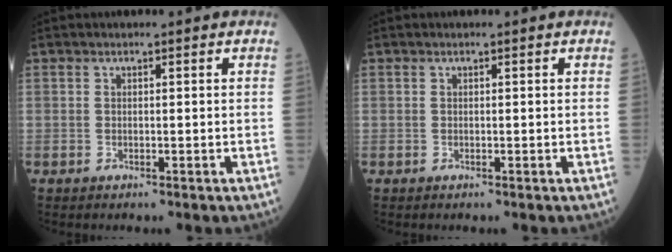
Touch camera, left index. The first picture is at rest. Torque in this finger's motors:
{"motor_torque": [0.07, 0.08, 0.01, 0.01]}